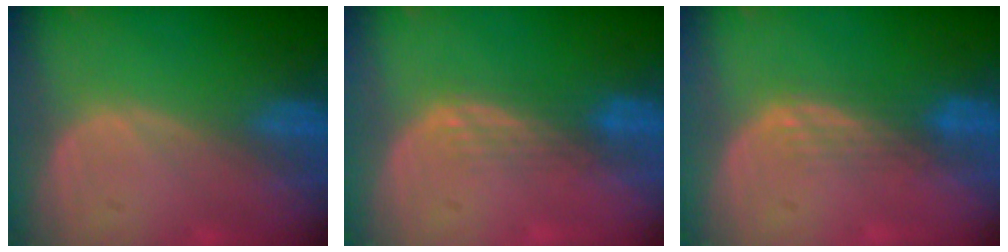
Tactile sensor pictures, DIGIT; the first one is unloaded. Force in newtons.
{"total": 3.0, "press": 2.5, "slide": 1.7}
{"total": 3.0, "press": 2.5, "slide": 1.7}